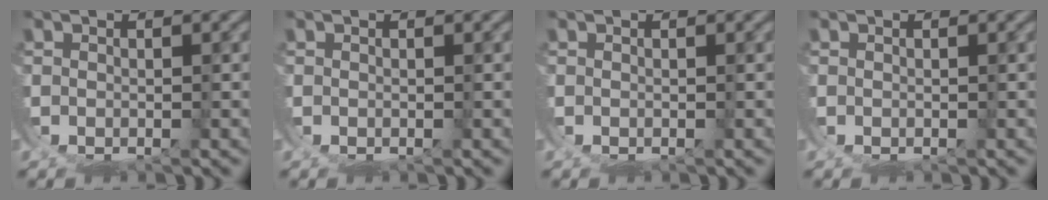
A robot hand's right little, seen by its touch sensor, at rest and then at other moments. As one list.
[{"total": 0.0}, {"total": 0.0}, {"total": 0.0}]